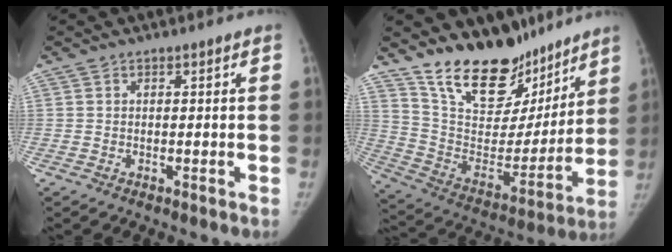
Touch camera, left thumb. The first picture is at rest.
{"total": 21.9, "force": [17.3, 10.1, 8.8], "torque": [-0.099, -0.101, 0.293]}